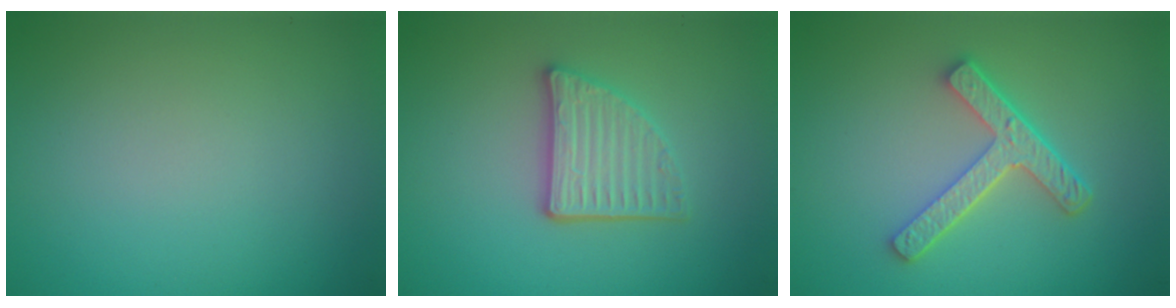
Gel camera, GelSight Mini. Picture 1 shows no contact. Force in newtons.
{"total": 3.8, "press": 3.1, "slide": 2.1}
{"total": 4.3, "press": 3.3, "slide": 2.8}